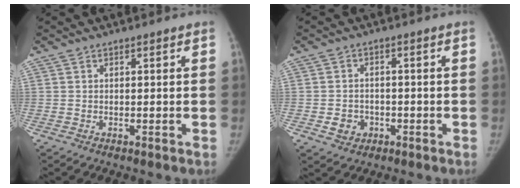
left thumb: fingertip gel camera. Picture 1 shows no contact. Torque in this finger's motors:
{"motor_torque": [-0.05, 0.06, 0.56, -0.25, 0.00]}